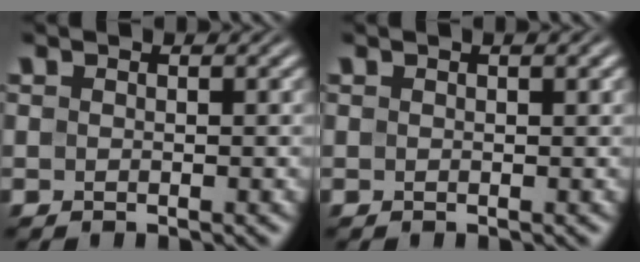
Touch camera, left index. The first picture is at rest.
{"total": 0.9, "force": [0.5, 0.1, 0.8], "torque": [-0.011, 0.005, 0.008]}